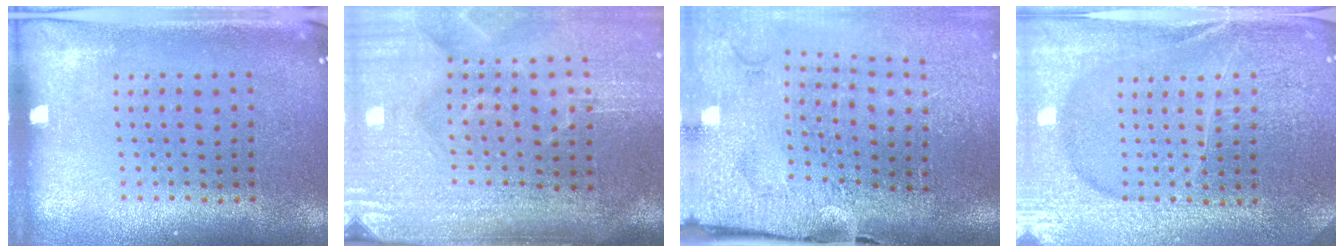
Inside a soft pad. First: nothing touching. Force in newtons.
{"total": 5.0, "press": 4.2, "slide": 2.6}
{"total": 4.5, "press": 3.5, "slide": 2.9}
{"total": 4.2, "press": 4.0, "slide": 1.2}